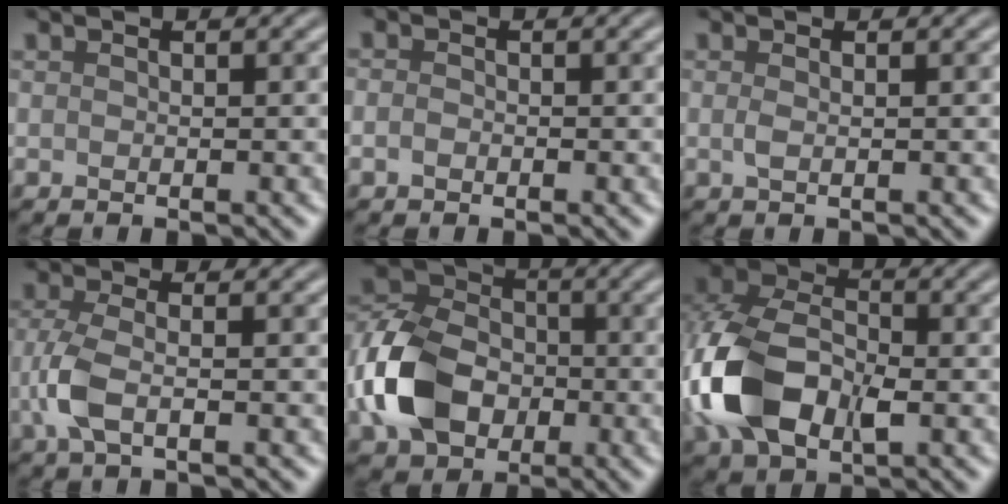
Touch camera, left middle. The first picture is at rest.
{"total": 0.9, "force": [-0.4, 0.7, 0.4], "torque": [-0.008, 0.001, -0.013]}
{"total": 0.7, "force": [-0.1, 0.3, 0.6], "torque": [-0.019, -0.001, -0.002]}
{"total": 3.3, "force": [-0.8, 1.4, 2.9], "torque": [-0.077, 0.000, -0.022]}
{"total": 9.1, "force": [-2.8, 6.7, 5.4], "torque": [-0.123, 0.007, -0.073]}
{"total": 10.6, "force": [-2.5, 7.0, 7.5], "torque": [-0.180, 0.001, -0.063]}